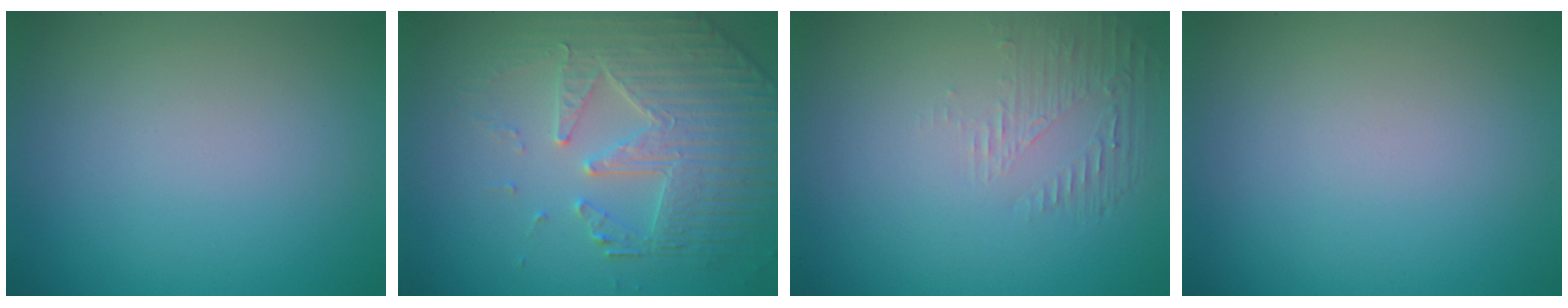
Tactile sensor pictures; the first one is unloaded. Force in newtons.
{"total": 4.6, "press": 4.4, "slide": 1.4}
{"total": 1.6, "press": 0.4, "slide": 1.6}
{"total": 0.0}